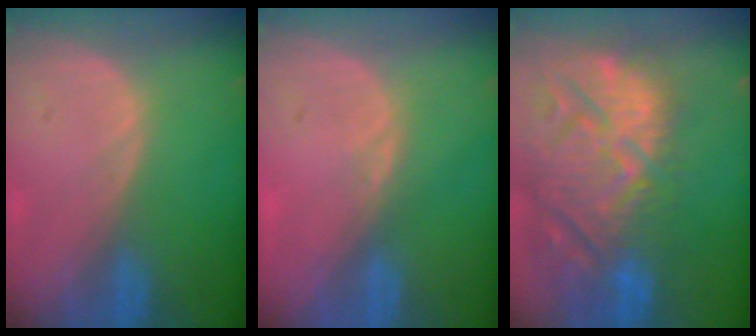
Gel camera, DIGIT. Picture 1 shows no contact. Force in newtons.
{"total": 1.1, "press": 1.0, "slide": 0.5}
{"total": 15.3, "press": 13.0, "slide": 7.9}